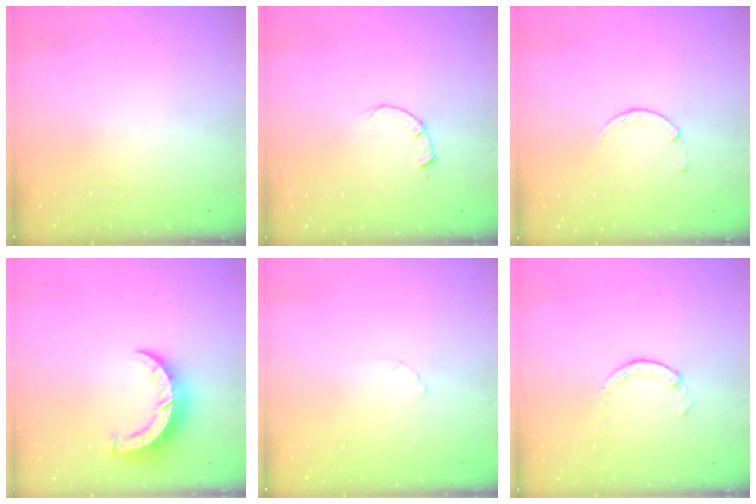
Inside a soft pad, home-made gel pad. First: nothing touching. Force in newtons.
{"total": 2.0, "press": 2.0, "slide": 0.3}
{"total": 1.8, "press": 1.8, "slide": 0.2}
{"total": 8.0, "press": 8.0, "slide": 0.3}
{"total": 1.3, "press": 1.3, "slide": 0.1}
{"total": 0.5, "press": 0.5, "slide": 0.1}